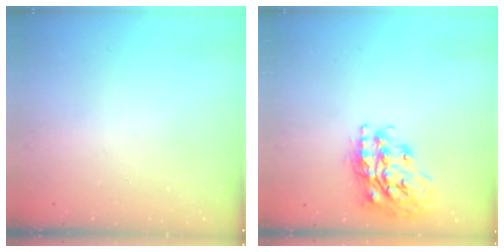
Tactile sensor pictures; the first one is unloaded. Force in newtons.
{"total": 19.3, "press": 19.3, "slide": 1.4}